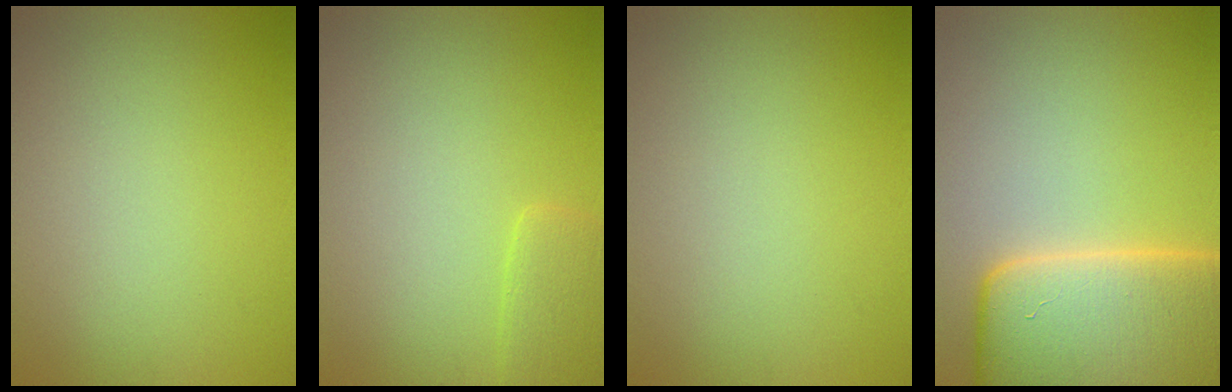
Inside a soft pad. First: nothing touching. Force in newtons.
{"total": 1.9, "press": 1.8, "slide": 0.3}
{"total": 0.0}
{"total": 15.0, "press": 14.9, "slide": 1.1}